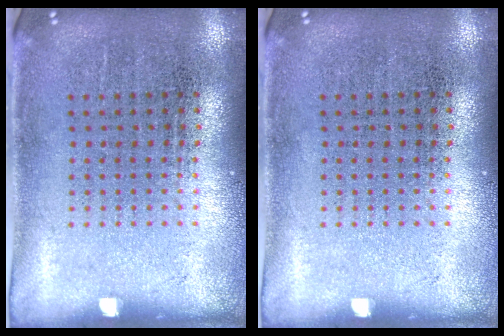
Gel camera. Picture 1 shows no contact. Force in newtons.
{"total": 0.0}